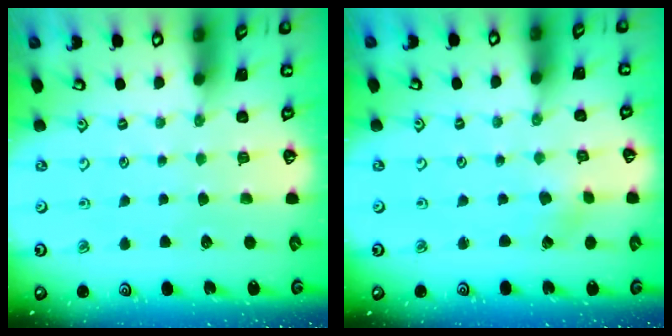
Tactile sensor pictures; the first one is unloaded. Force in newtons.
{"total": 0.6, "press": 0.6, "slide": 0.2}